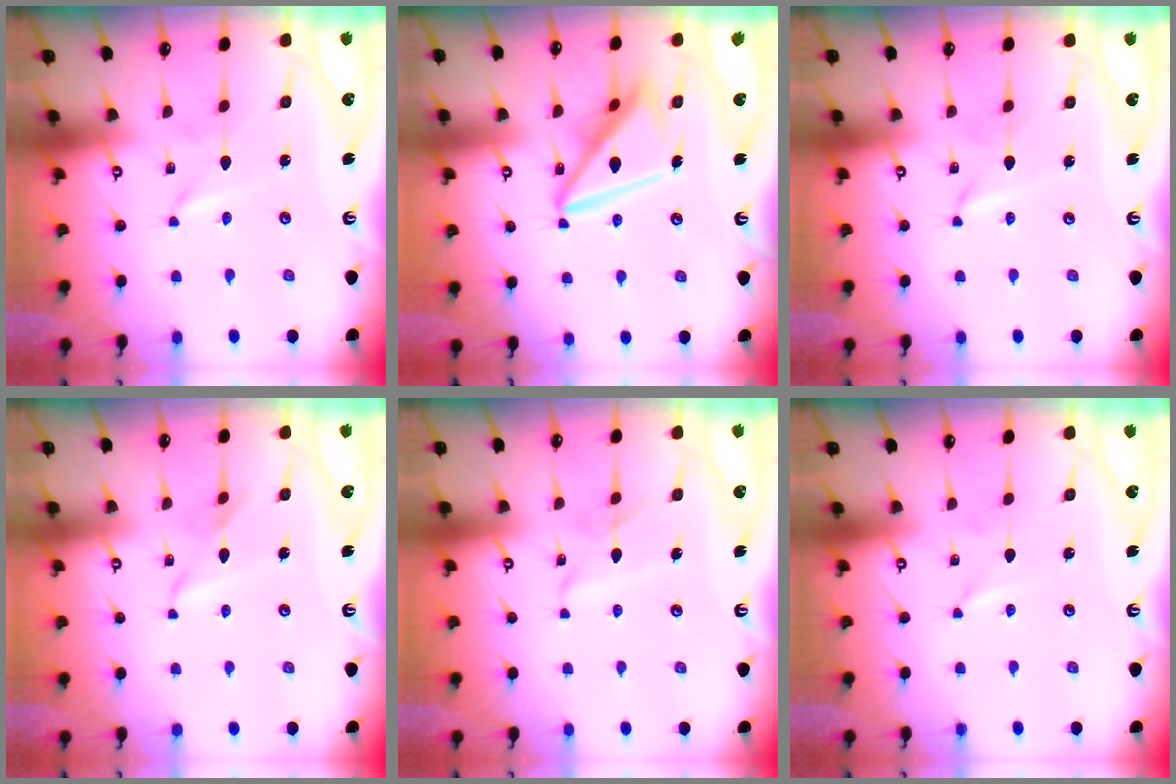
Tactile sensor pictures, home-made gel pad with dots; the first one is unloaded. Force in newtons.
{"total": 15.9, "press": 15.8, "slide": 1.8}
{"total": 2.0, "press": 2.0, "slide": 0.3}
{"total": 4.5, "press": 4.5, "slide": 0.3}
{"total": 7.3, "press": 7.3, "slide": 0.5}
{"total": 0.0}